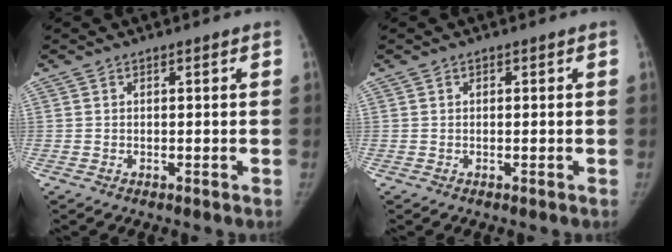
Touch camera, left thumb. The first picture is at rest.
{"total": 0.0}